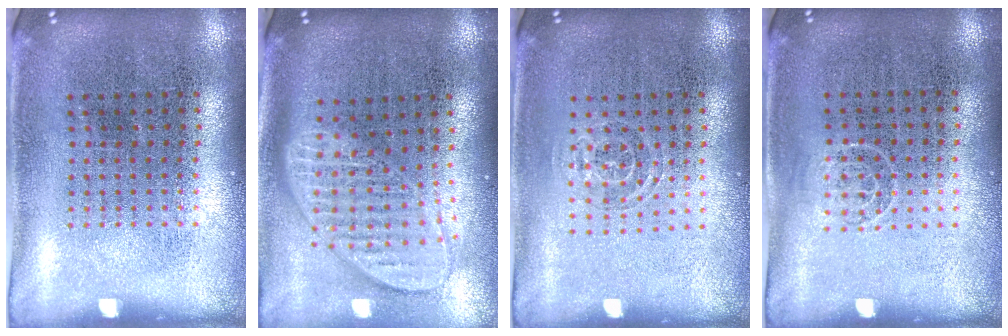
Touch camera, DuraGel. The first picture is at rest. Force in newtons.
{"total": 2.0, "press": 1.5, "slide": 1.2}
{"total": 0.9, "press": 0.6, "slide": 0.6}
{"total": 0.7, "press": 0.5, "slide": 0.5}